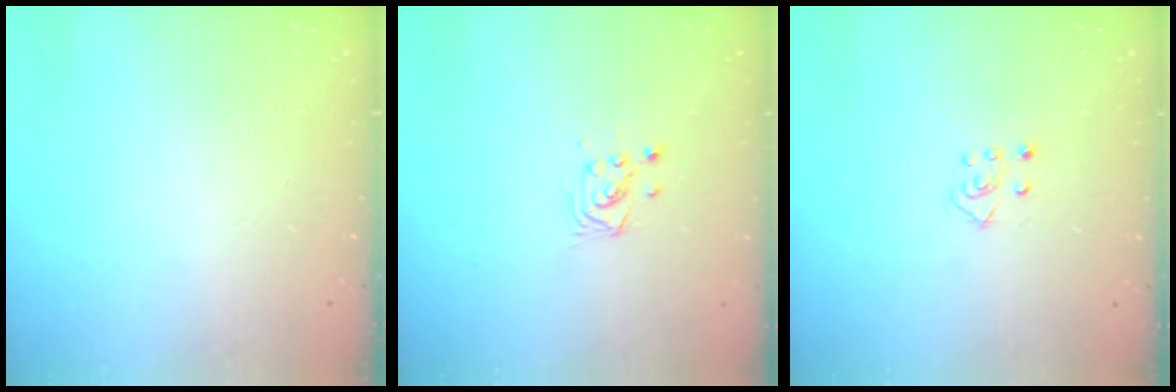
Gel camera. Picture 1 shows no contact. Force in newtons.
{"total": 3.8, "press": 3.8, "slide": 0.5}
{"total": 5.0, "press": 4.9, "slide": 0.4}